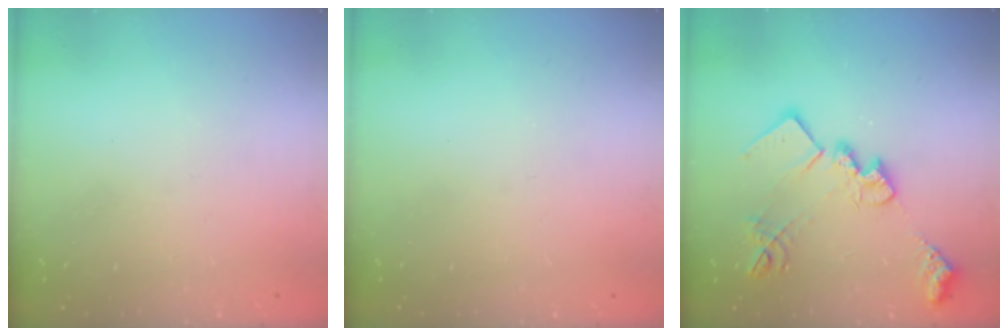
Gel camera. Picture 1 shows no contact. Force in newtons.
{"total": 0.0}
{"total": 19.5, "press": 19.5, "slide": 1.3}